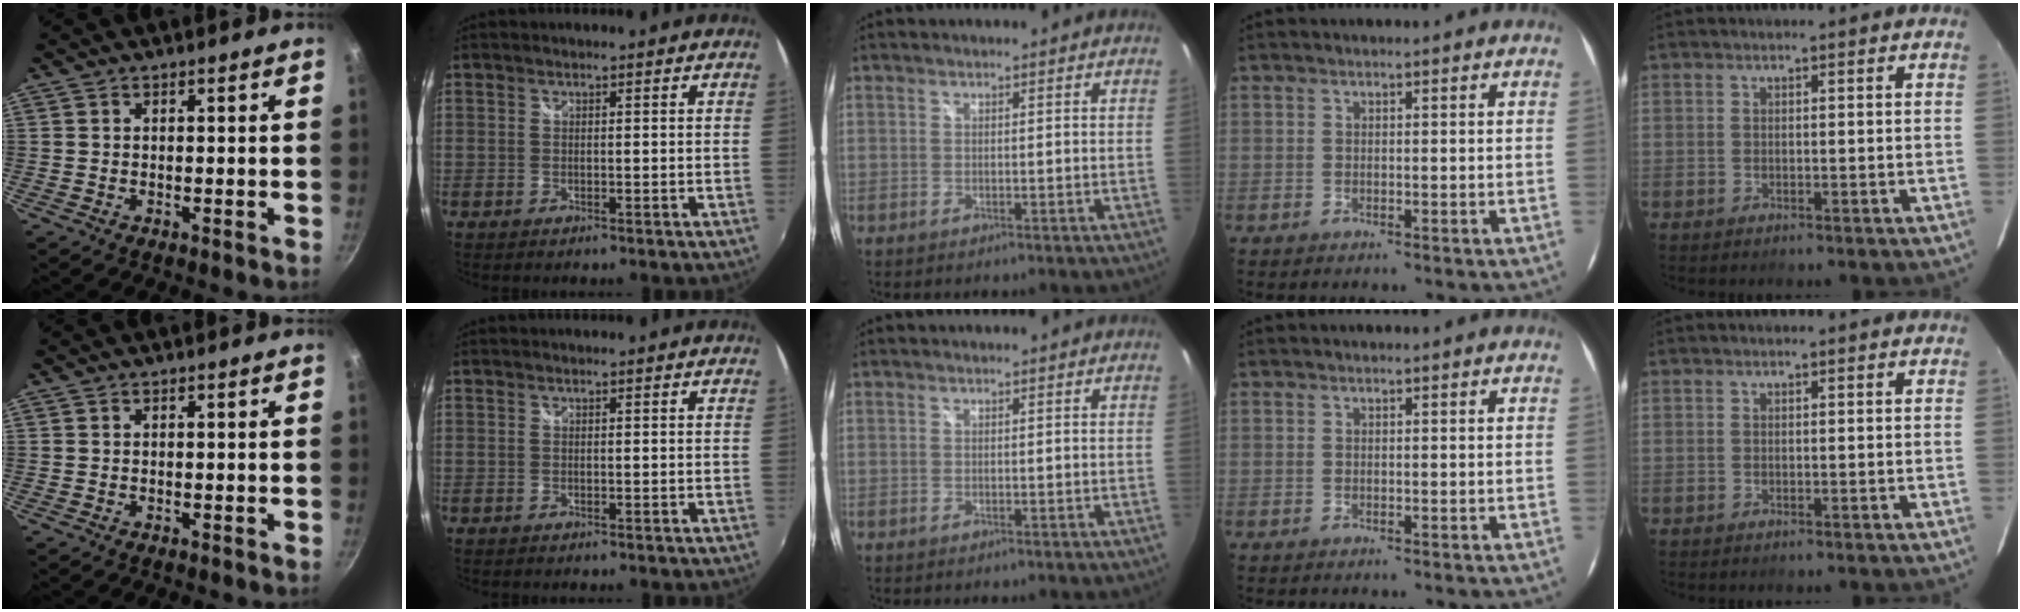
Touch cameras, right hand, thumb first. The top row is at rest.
{}